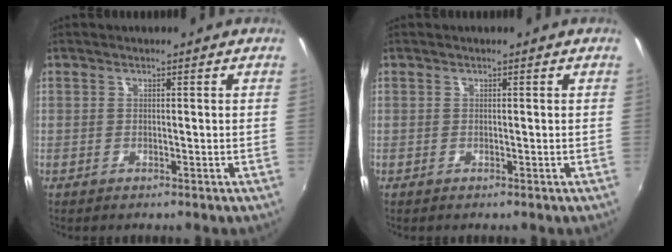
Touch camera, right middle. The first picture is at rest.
{"total": 0.0}